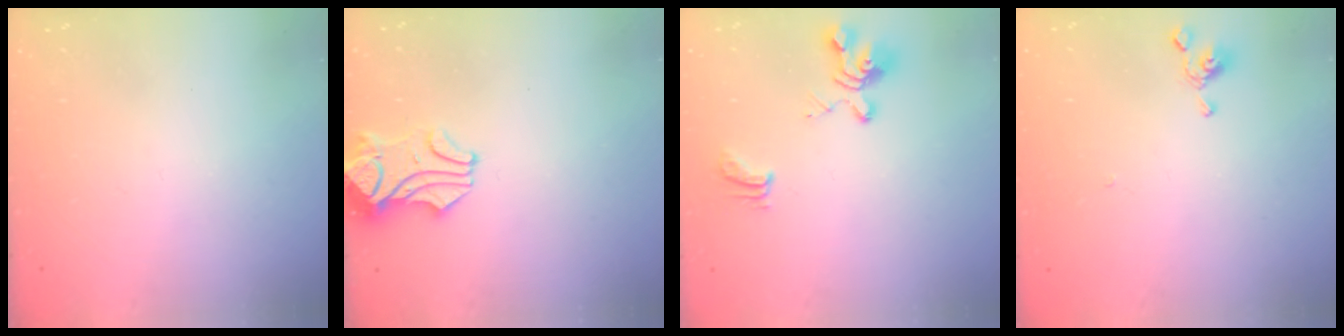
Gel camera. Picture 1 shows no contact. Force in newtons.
{"total": 1.2, "press": 0.1, "slide": 1.2}
{"total": 8.3, "press": 8.1, "slide": 1.4}
{"total": 3.9, "press": 3.8, "slide": 0.5}